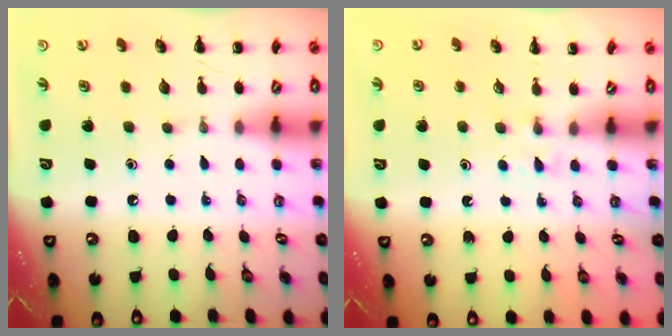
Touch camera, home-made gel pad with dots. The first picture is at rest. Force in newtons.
{"total": 2.4, "press": 2.0, "slide": 1.2}